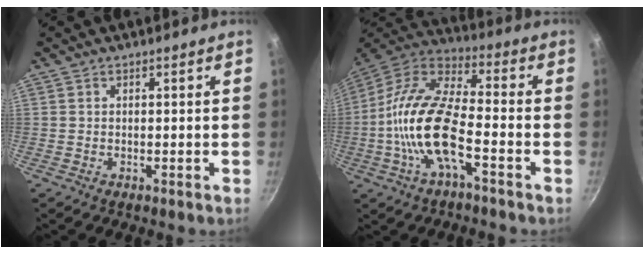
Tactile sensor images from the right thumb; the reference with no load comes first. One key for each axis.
{"total": 17.1, "fx": -4.5, "fy": 6.7, "fz": 15.1, "tx": -0.308, "ty": 0.038, "tz": -0.089}